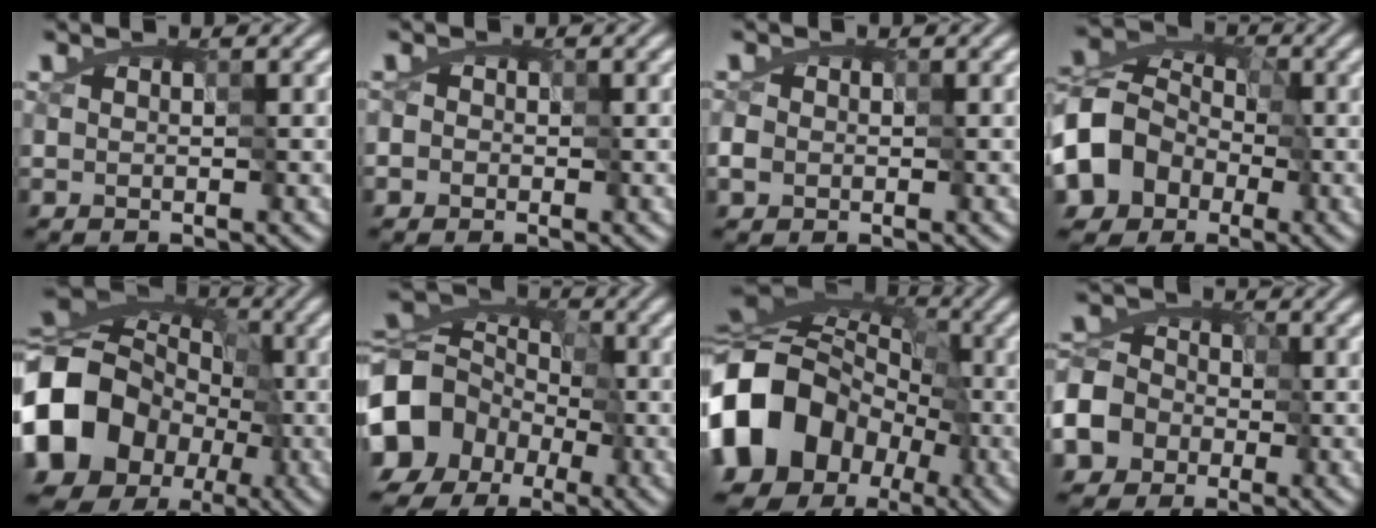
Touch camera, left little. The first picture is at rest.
{"total": 2.8, "force": [0.1, 2.5, 1.2], "torque": [-0.013, 0.017, -0.008]}
{"total": 1.7, "force": [-0.2, 1.6, 0.6], "torque": [-0.018, 0.002, -0.004]}
{"total": 7.1, "force": [-3.9, 5.4, 2.4], "torque": [-0.050, 0.006, -0.088]}
{"total": 16.1, "force": [-5.2, 13.2, 7.5], "torque": [-0.146, -0.002, -0.110]}
{"total": 13.0, "force": [-5.5, 10.6, 5.1], "torque": [-0.120, -0.020, -0.117]}
{"total": 16.3, "force": [-6.8, 13.1, 7.0], "torque": [-0.154, 0.007, -0.149]}
{"total": 9.8, "force": [-5.8, 7.6, 2.0], "torque": [-0.049, -0.011, -0.122]}